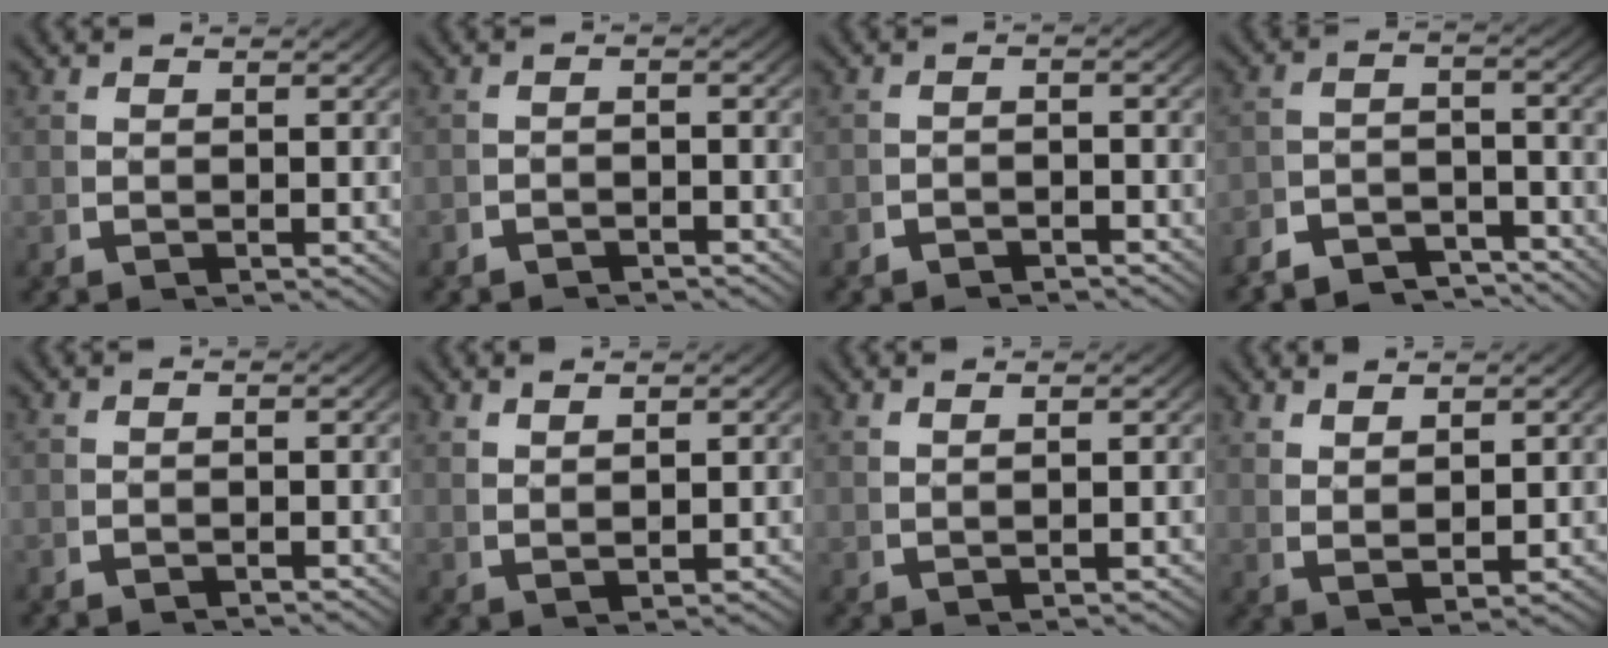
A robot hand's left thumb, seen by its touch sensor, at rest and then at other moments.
{"total": 1.8, "force": [-1.8, 0.2, 0.2], "torque": [-0.002, -0.007, -0.030]}
{"total": 2.2, "force": [-2.1, 0.4, 0.2], "torque": [-0.002, -0.008, -0.036]}
{"total": 5.6, "force": [-4.9, 2.1, 1.7], "torque": [-0.015, -0.024, -0.084]}
{"total": 0.6, "force": [-0.6, 0.0, 0.1], "torque": [0.000, 0.000, -0.012]}
{"total": 2.0, "force": [1.7, 0.0, 1.0], "torque": [-0.016, 0.002, 0.045]}
{"total": 1.5, "force": [1.1, -0.3, 0.9], "torque": [-0.017, 0.003, 0.030]}
{"total": 2.8, "force": [1.9, 0.8, 1.9], "torque": [-0.034, -0.004, 0.050]}